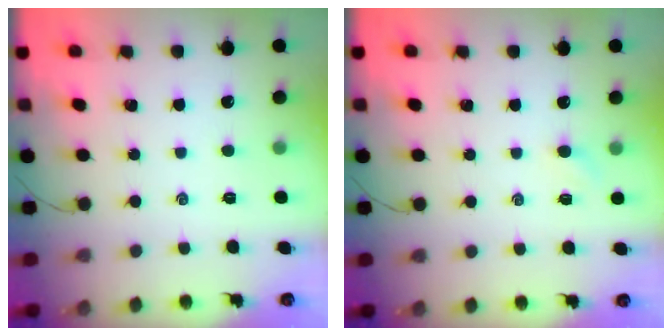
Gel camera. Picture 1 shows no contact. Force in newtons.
{"total": 2.6, "press": 2.5, "slide": 0.8}